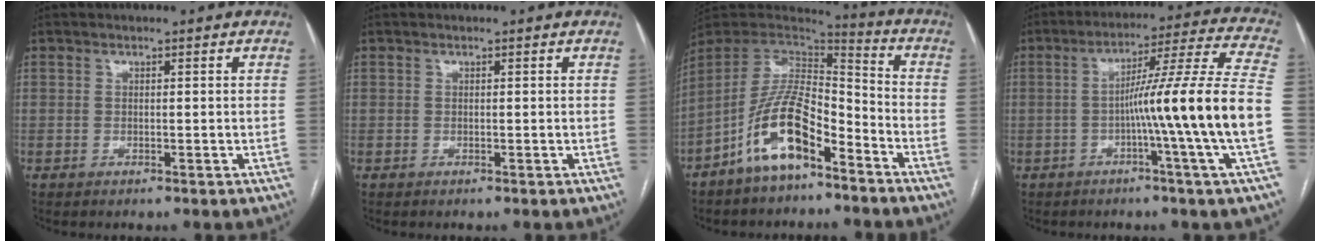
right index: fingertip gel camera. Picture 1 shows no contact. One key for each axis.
{"total": 0.0}
{"total": 12.9, "fx": -7.4, "fy": 4.7, "fz": 9.5, "tx": -0.187, "ty": 0.015, "tz": -0.136}
{"total": 16.2, "fx": -3.4, "fy": -2.9, "fz": 15.6, "tx": -0.229, "ty": 0.004, "tz": -0.063}